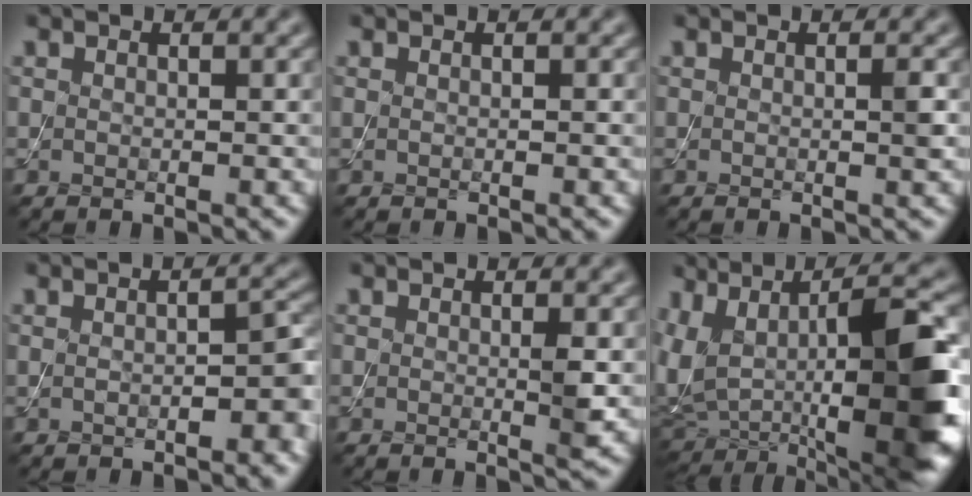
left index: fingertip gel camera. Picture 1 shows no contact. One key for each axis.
{"total": 0.0}
{"total": 0.8, "fx": 0.0, "fy": 0.0, "fz": 0.8, "tx": -0.013, "ty": -0.001, "tz": -0.001}
{"total": 3.0, "fx": -0.7, "fy": 1.0, "fz": 2.7, "tx": -0.044, "ty": 0.008, "tz": -0.009}
{"total": 1.4, "fx": 0.0, "fy": 0.1, "fz": 1.4, "tx": -0.023, "ty": -0.004, "tz": -0.002}
{"total": 14.5, "fx": 0.3, "fy": 7.2, "fz": 12.6, "tx": -0.217, "ty": -0.009, "tz": 0.011}